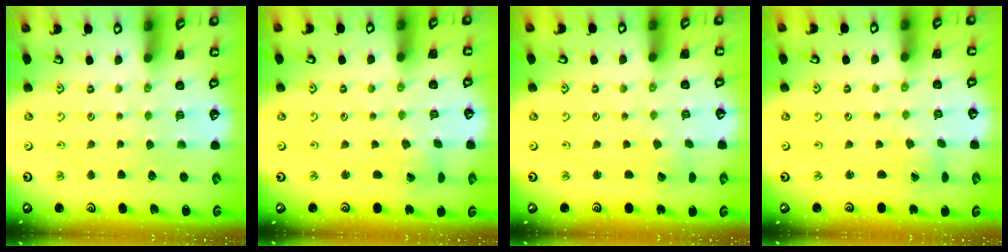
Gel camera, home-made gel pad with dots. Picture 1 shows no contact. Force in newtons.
{"total": 1.2, "press": 1.2, "slide": 0.2}
{"total": 2.7, "press": 2.7, "slide": 0.3}
{"total": 1.3, "press": 1.3, "slide": 0.0}